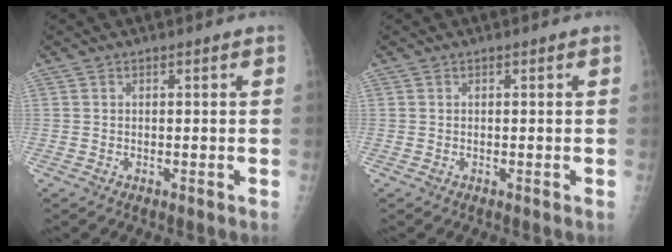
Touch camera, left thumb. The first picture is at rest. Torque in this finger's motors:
{"motor_torque": [1.44, 1.26, 0.11, 0.07, 0.03]}